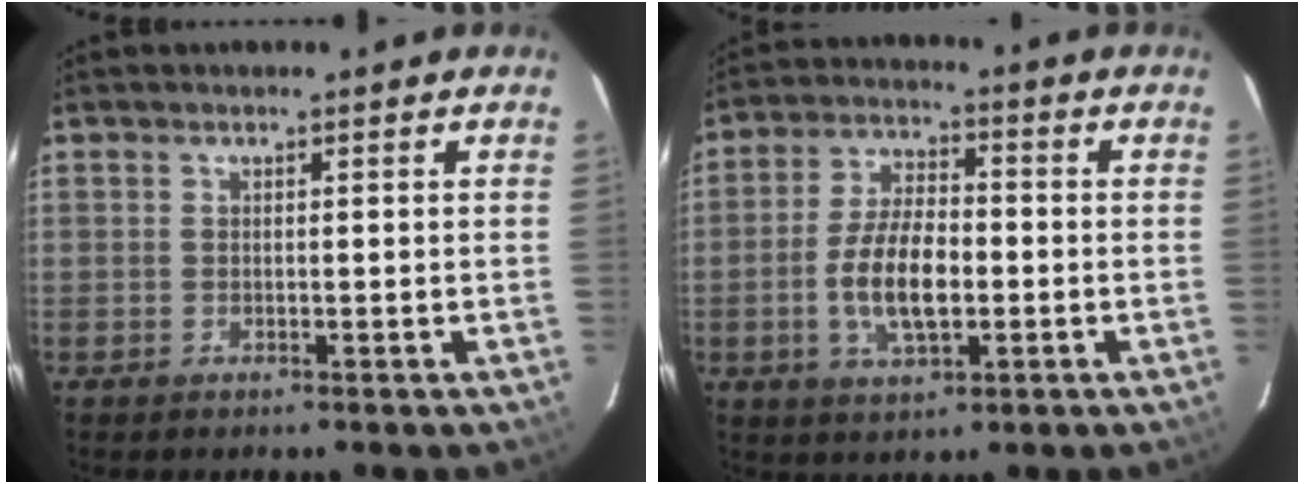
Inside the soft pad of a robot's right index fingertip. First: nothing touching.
{"total": 10.6, "force": [-2.5, 4.7, 9.1], "torque": [-0.185, 0.004, -0.043]}